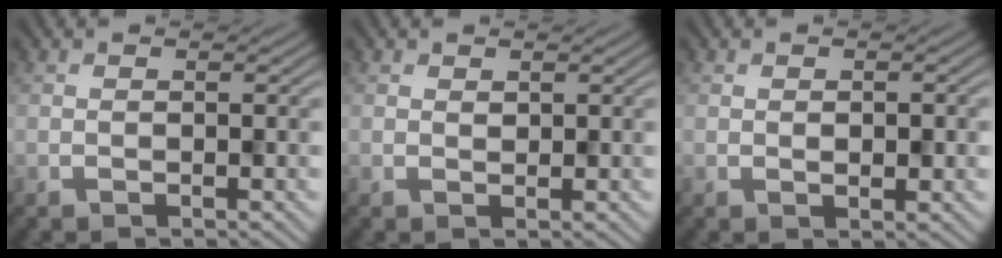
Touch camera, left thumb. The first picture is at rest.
{"total": 1.1, "force": [0.5, 0.8, 0.7], "torque": [-0.014, 0.001, 0.011]}
{"total": 2.8, "force": [0.3, 1.7, 2.2], "torque": [-0.022, 0.010, 0.013]}